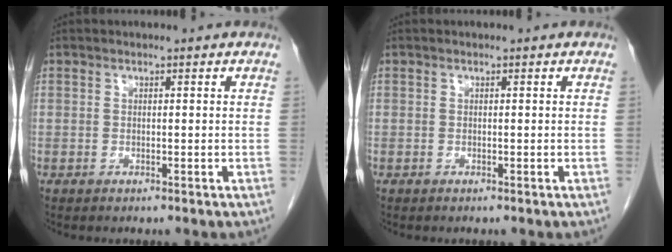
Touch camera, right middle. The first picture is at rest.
{"total": 0.0}